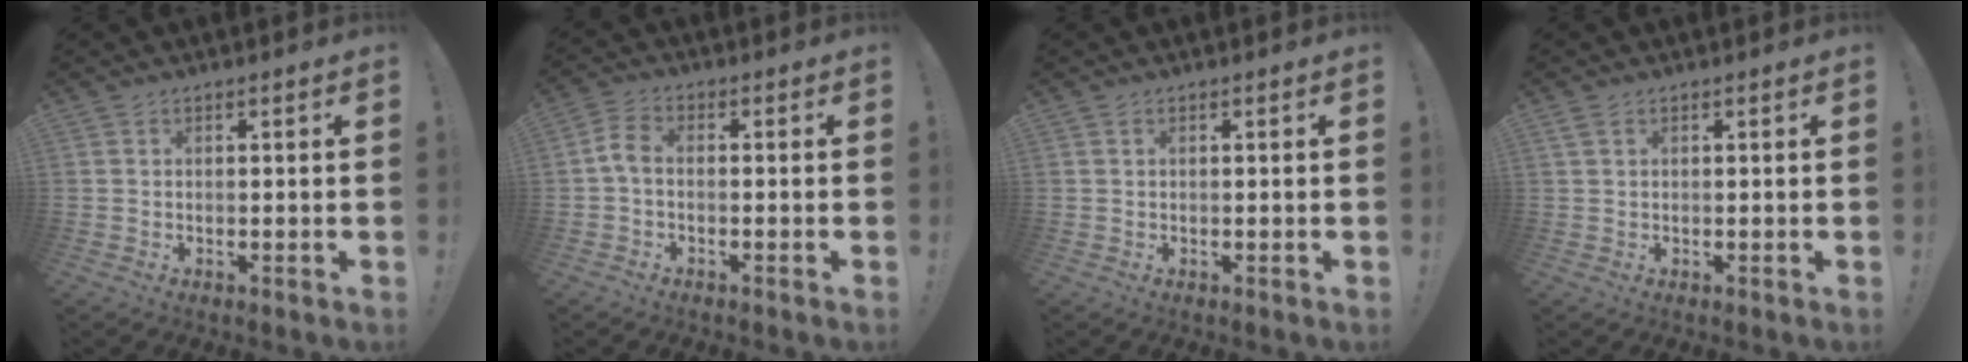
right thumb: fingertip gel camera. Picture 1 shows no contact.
{"total": 4.7, "force": [-0.7, 2.6, 3.9], "torque": [-0.079, 0.009, -0.012]}
{"total": 0.0}
{"total": 1.4, "force": [0.8, 0.7, 1.0], "torque": [-0.020, 0.002, 0.015]}